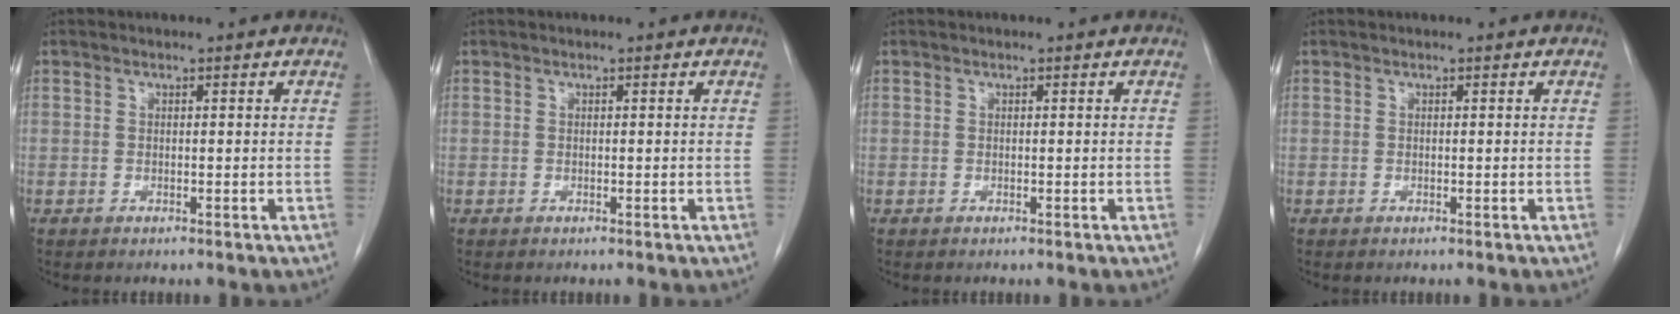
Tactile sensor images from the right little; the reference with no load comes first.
{"total": 0.0}
{"total": 0.0}
{"total": 0.0}